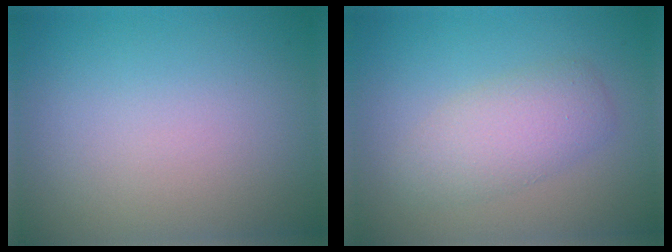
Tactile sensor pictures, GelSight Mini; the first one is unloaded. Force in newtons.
{"total": 3.2, "press": 3.2, "slide": 0.1}